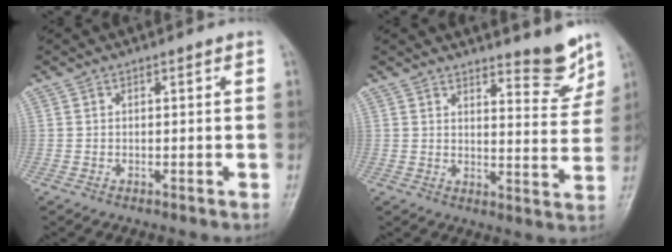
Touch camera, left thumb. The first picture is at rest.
{"total": 7.5, "force": [6.4, 1.6, 3.5], "torque": [-0.026, -0.061, 0.087]}